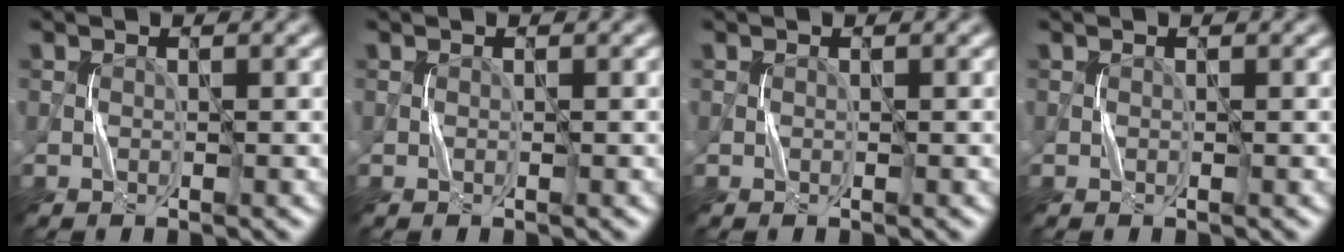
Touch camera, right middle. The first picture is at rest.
{"total": 0.0}
{"total": 0.0}
{"total": 0.0}